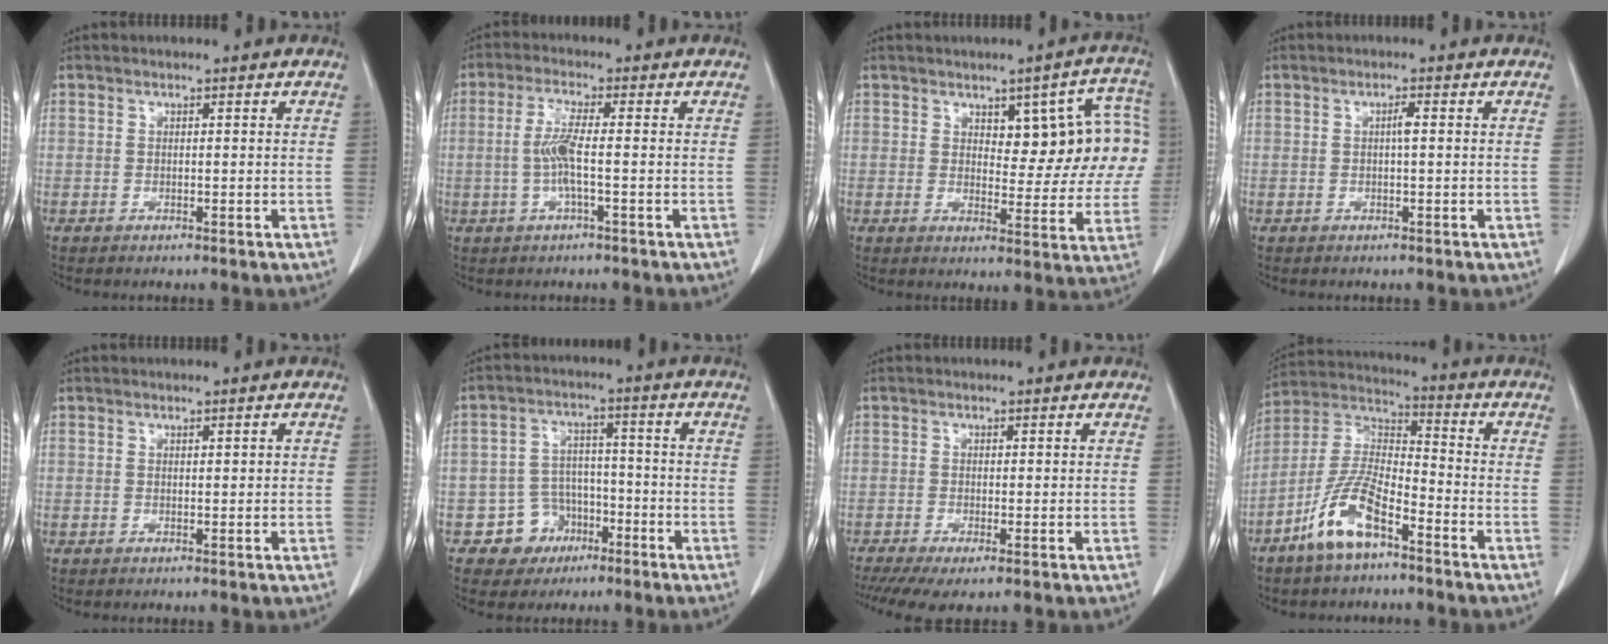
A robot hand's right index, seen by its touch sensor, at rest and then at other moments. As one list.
[{"total": 4.9, "force": [-0.5, 0.1, 4.9], "torque": [-0.103, 0.003, -0.011]}, {"total": 11.0, "force": [2.9, 4.5, 9.6], "torque": [-0.095, 0.025, 0.038]}, {"total": 1.3, "force": [0.1, 0.1, 1.3], "torque": [-0.023, 0.003, 0.001]}, {"total": 0.8, "force": [0.1, 0.2, 0.7], "torque": [-0.011, 0.002, 0.003]}, {"total": 6.4, "force": [-3.3, 5.5, 0.6], "torque": [0.000, 0.016, -0.046]}, {"total": 5.0, "force": [-3.1, 1.1, 3.7], "torque": [-0.063, -0.012, -0.052]}, {"total": 11.2, "force": [-6.7, 3.4, 8.3], "torque": [-0.181, 0.000, -0.131]}]